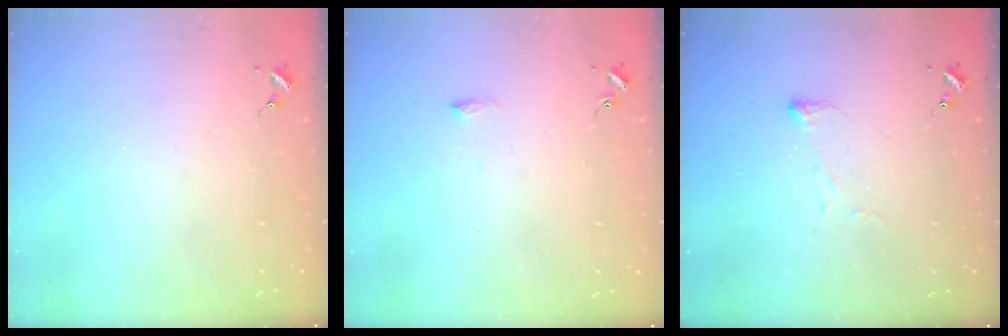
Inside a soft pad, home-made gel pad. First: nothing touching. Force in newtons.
{"total": 4.6, "press": 4.6, "slide": 0.7}
{"total": 3.3, "press": 3.3, "slide": 0.7}